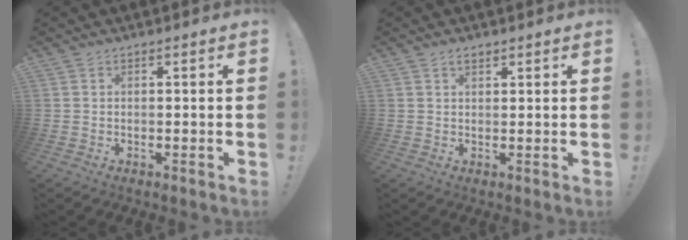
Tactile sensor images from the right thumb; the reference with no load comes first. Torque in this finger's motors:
{"motor_torque": [0.00, 0.00, 0.00, 0.00, 0.00]}